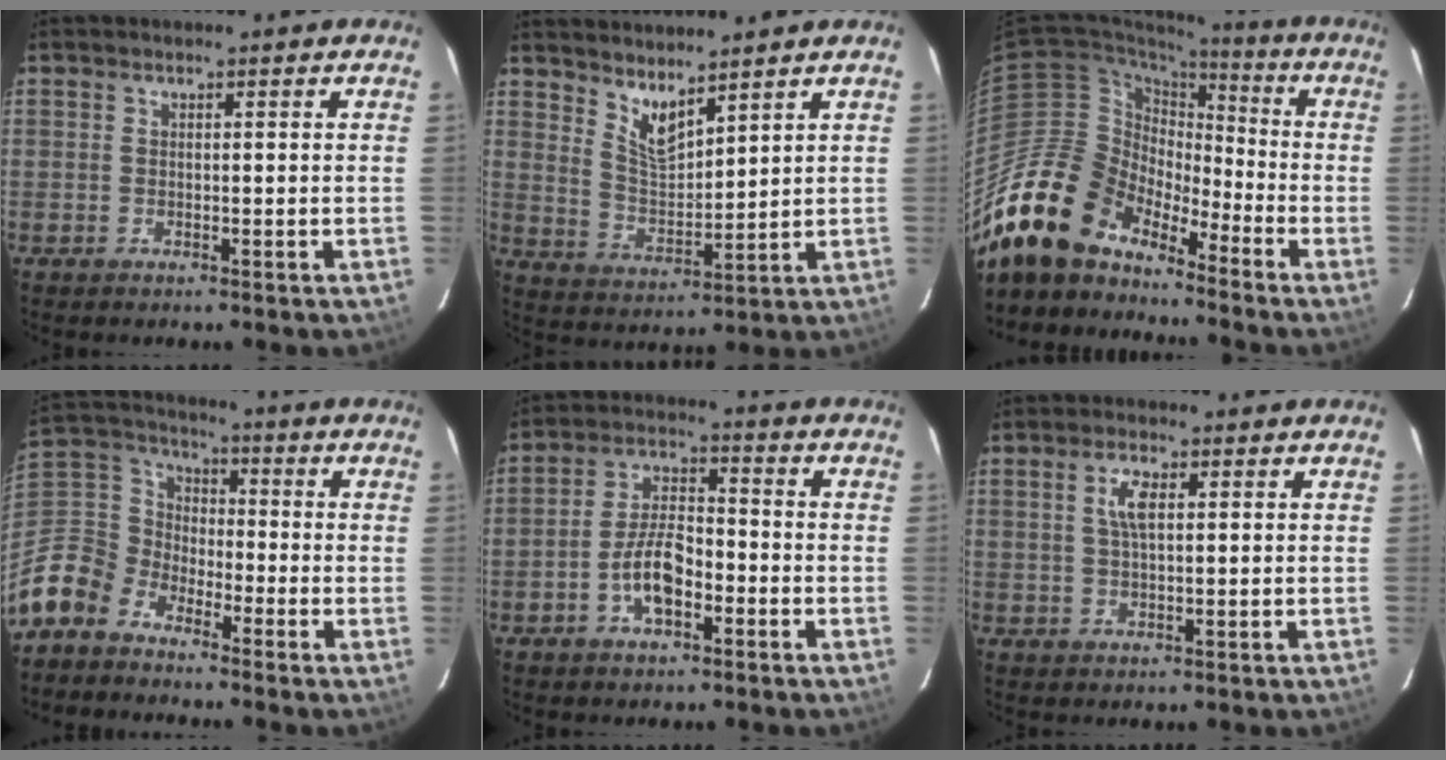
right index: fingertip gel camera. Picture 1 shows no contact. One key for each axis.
{"total": 6.4, "fx": 5.1, "fy": 1.6, "fz": 3.6, "tx": -0.063, "ty": -0.012, "tz": 0.101}
{"total": 16.6, "fx": -13.7, "fy": 8.1, "fz": 4.8, "tx": -0.104, "ty": 0.011, "tz": -0.254}
{"total": 11.3, "fx": -7.7, "fy": 7.7, "fz": 3.0, "tx": -0.099, "ty": 0.028, "tz": -0.172}
{"total": 7.8, "fx": -3.4, "fy": 3.4, "fz": 6.2, "tx": -0.128, "ty": 0.013, "tz": -0.058}
{"total": 3.7, "fx": 1.0, "fy": 1.4, "fz": 3.2, "tx": -0.063, "ty": 0.006, "tz": 0.020}